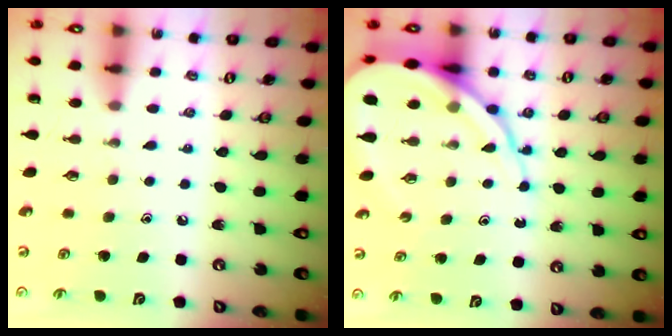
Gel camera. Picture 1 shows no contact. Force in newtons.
{"total": 14.4, "press": 14.3, "slide": 1.5}